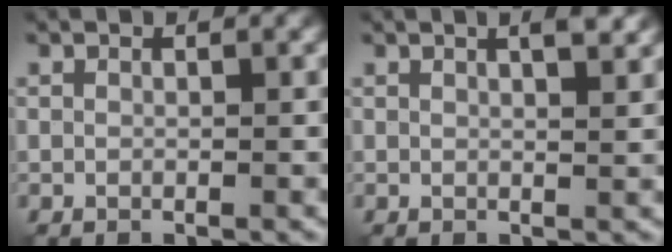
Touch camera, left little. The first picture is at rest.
{"total": 2.5, "force": [1.4, 0.7, 1.9], "torque": [-0.011, 0.005, 0.009]}